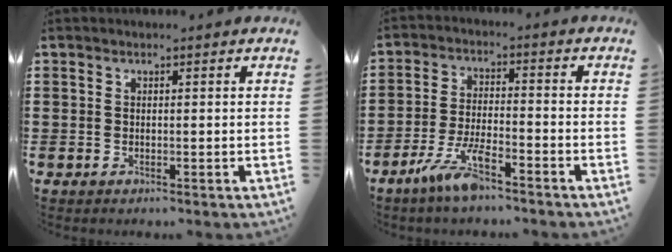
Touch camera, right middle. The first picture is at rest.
{"total": 6.9, "force": [-4.8, 1.3, 4.9], "torque": [-0.105, -0.004, -0.090]}